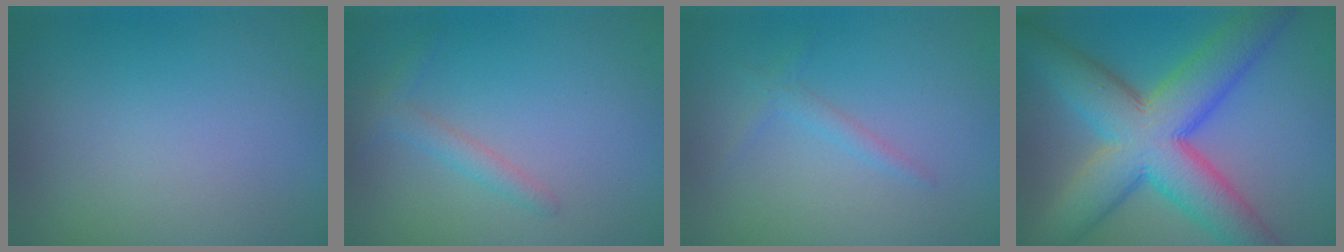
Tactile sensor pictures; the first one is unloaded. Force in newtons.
{"total": 1.5, "press": 1.5, "slide": 0.1}
{"total": 1.1, "press": 1.1, "slide": 0.1}
{"total": 10.8, "press": 10.8, "slide": 0.5}